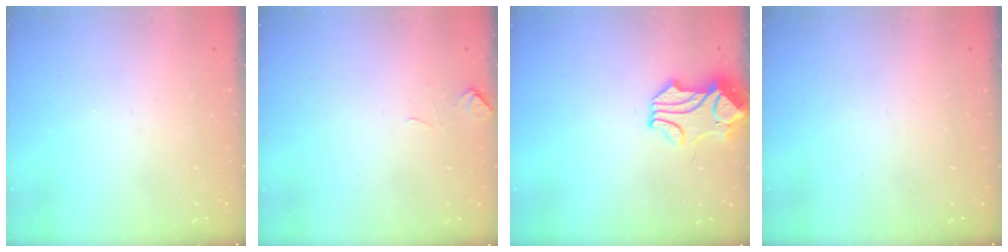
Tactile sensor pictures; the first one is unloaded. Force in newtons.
{"total": 0.5, "press": 0.1, "slide": 0.5}
{"total": 1.2, "press": 1.0, "slide": 0.8}
{"total": 0.0}